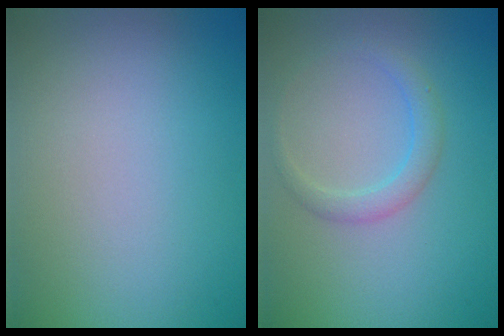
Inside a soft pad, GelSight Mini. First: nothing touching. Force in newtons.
{"total": 2.0, "press": 2.0, "slide": 0.2}